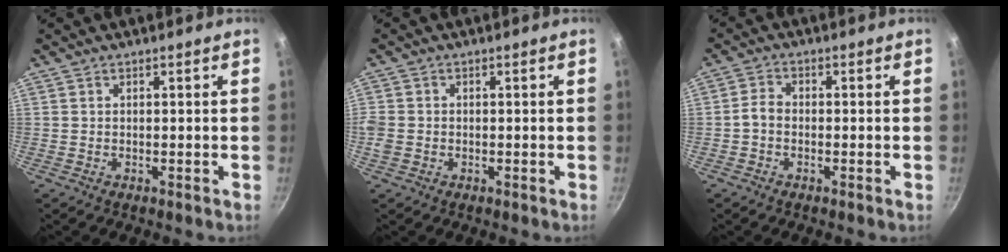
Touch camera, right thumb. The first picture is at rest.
{"total": 3.1, "force": [-0.6, 2.6, 1.6], "torque": [-0.040, 0.003, -0.011]}
{"total": 2.9, "force": [-0.8, 2.0, 1.9], "torque": [-0.033, 0.012, -0.023]}